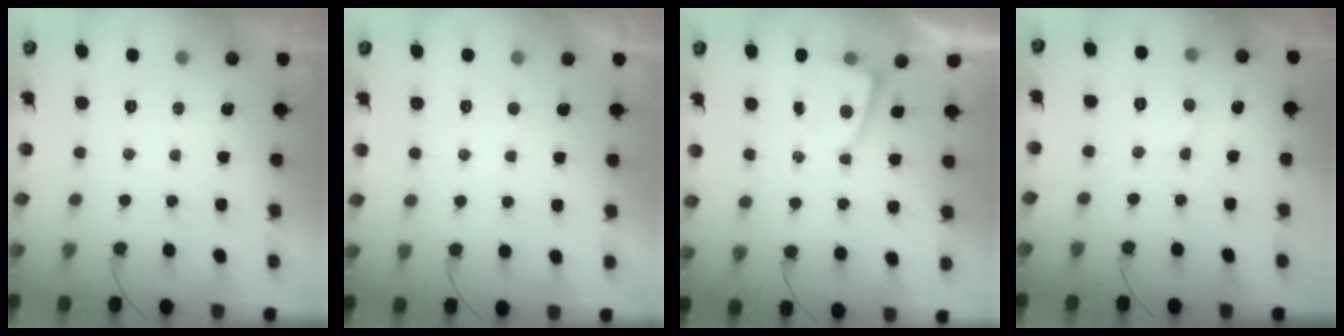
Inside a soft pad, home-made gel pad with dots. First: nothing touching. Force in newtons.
{"total": 1.6, "press": 1.6, "slide": 0.2}
{"total": 1.2, "press": 1.2, "slide": 0.2}
{"total": 2.7, "press": 2.7, "slide": 0.3}